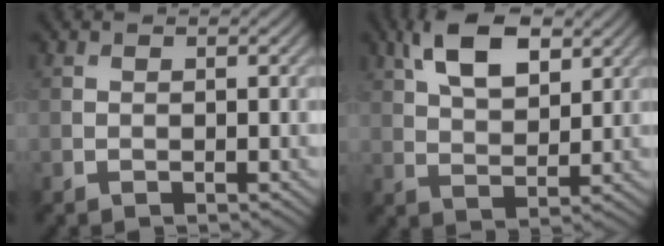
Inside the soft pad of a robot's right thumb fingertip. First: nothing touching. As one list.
[{"total": 9.0, "force": [4.5, 4.4, 6.4], "torque": [-0.132, 0.012, 0.084]}]